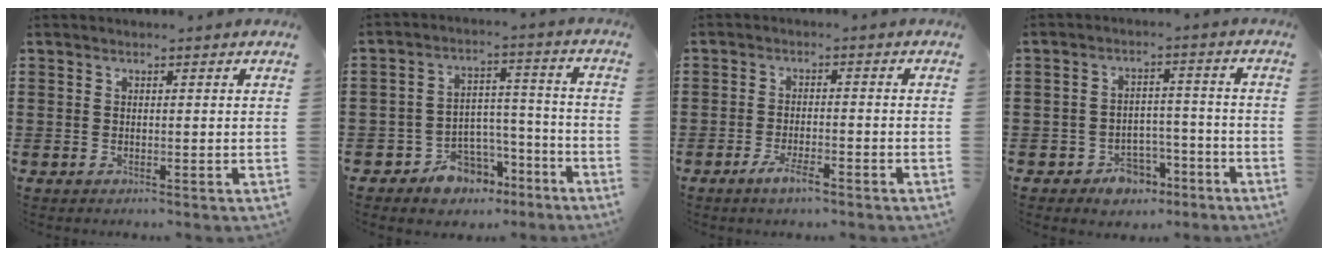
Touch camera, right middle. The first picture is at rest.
{"total": 6.9, "force": [-5.6, 3.9, 0.7], "torque": [-0.015, 0.030, -0.107]}
{"total": 3.8, "force": [-2.6, 1.1, 2.5], "torque": [-0.047, 0.004, -0.049]}
{"total": 5.0, "force": [-4.0, 2.7, 1.2], "torque": [-0.025, 0.017, -0.078]}